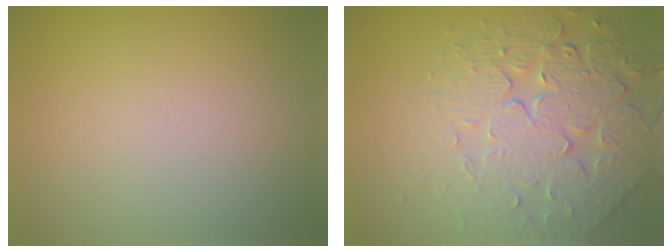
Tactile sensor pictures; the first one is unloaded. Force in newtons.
{"total": 7.9, "press": 5.7, "slide": 5.6}